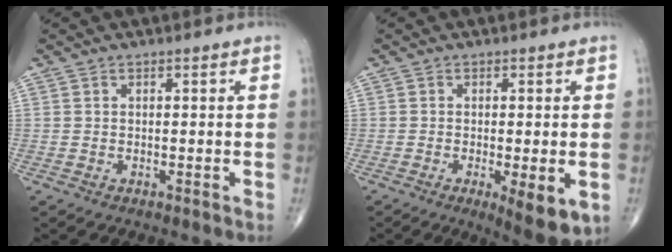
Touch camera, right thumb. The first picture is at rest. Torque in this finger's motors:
{"motor_torque": [-0.06, 0.40, 0.41, 0.24, 0.12]}